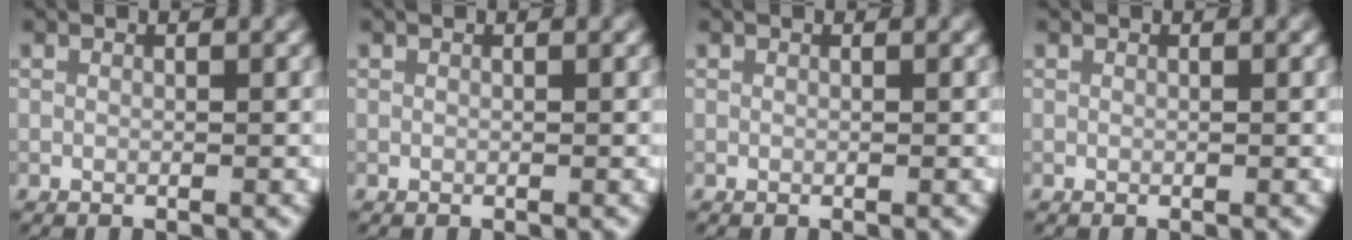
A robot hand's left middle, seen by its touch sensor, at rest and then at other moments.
{"total": 0.0}
{"total": 0.0}
{"total": 0.0}